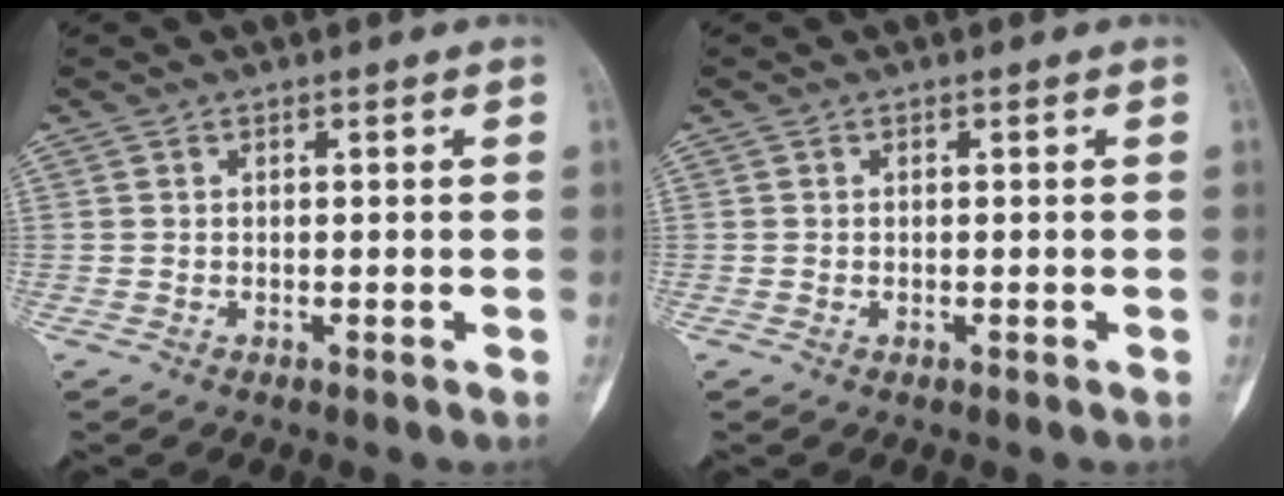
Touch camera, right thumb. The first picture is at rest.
{"total": 0.0}